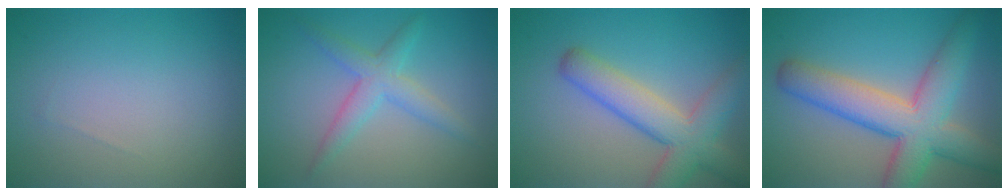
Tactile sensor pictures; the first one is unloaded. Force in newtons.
{"total": 3.1, "press": 3.1, "slide": 0.1}
{"total": 6.3, "press": 6.3, "slide": 0.4}
{"total": 8.7, "press": 8.7, "slide": 0.3}